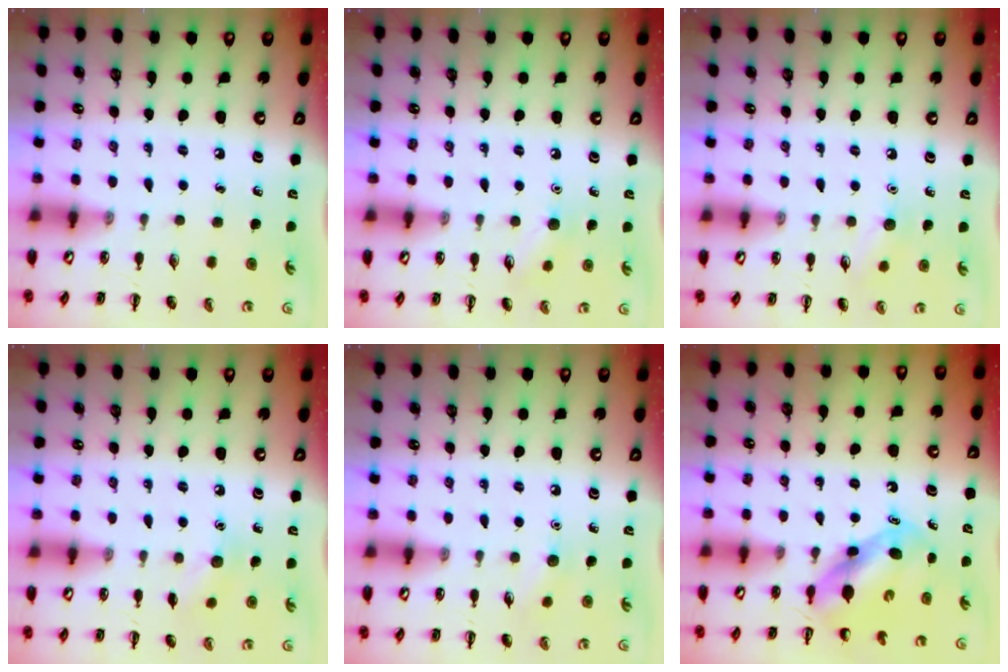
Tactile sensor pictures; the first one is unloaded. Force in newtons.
{"total": 6.8, "press": 6.6, "slide": 1.4}
{"total": 7.0, "press": 6.8, "slide": 1.6}
{"total": 7.4, "press": 7.1, "slide": 1.9}
{"total": 5.6, "press": 5.4, "slide": 1.5}
{"total": 6.1, "press": 6.0, "slide": 1.0}